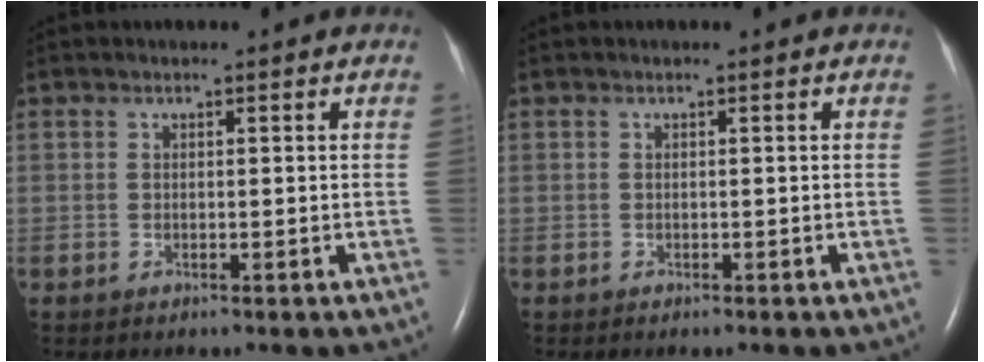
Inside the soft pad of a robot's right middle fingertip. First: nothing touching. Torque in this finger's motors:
{"motor_torque": [-0.28, -0.07, -0.08, -0.01]}